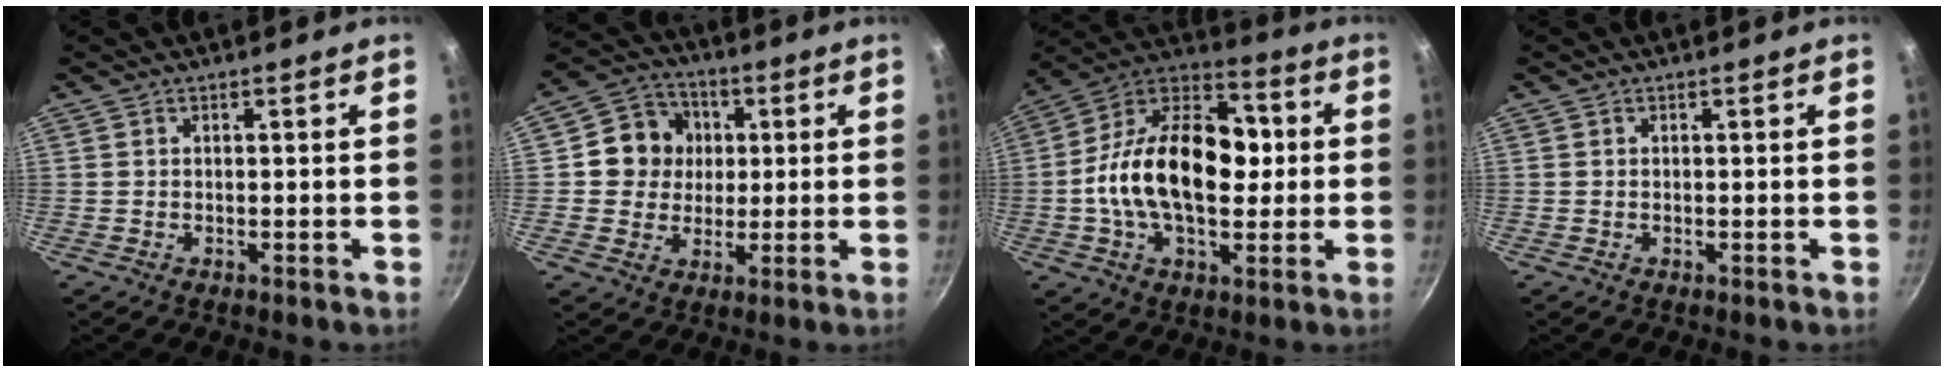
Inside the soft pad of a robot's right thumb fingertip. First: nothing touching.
{"total": 10.1, "force": [1.6, 9.4, 3.5], "torque": [-0.021, 0.012, 0.016]}
{"total": 22.7, "force": [-0.2, 13.9, 18.0], "torque": [-0.277, 0.035, -0.022]}
{"total": 0.0}